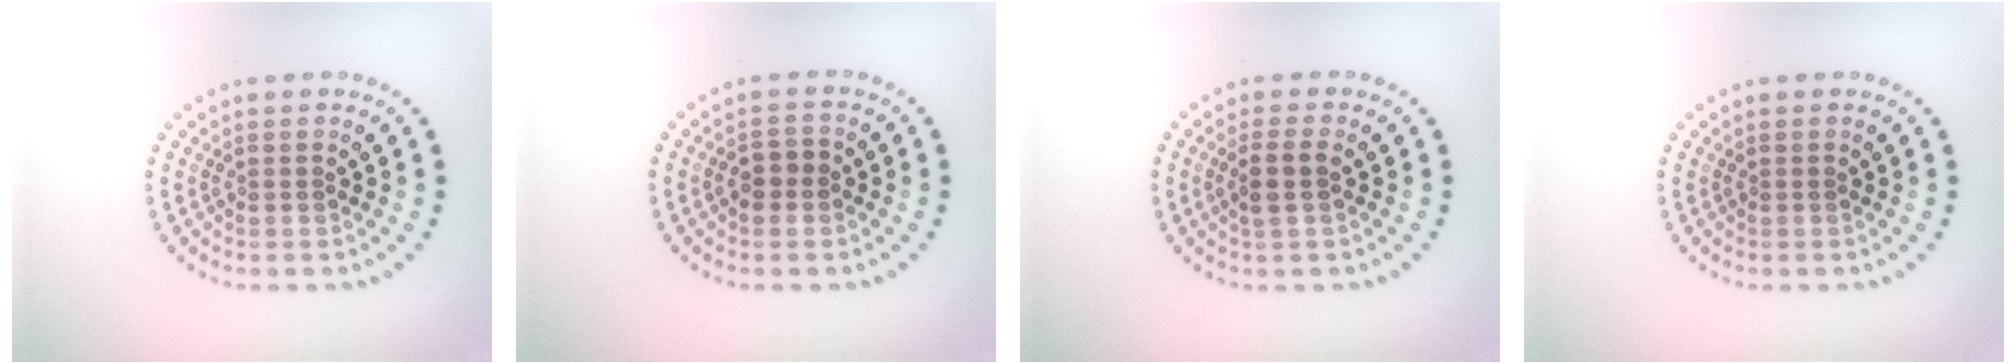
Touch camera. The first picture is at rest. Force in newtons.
{"total": 1.9, "press": 1.8, "slide": 0.7}
{"total": 2.0, "press": 1.7, "slide": 0.9}
{"total": 0.0}